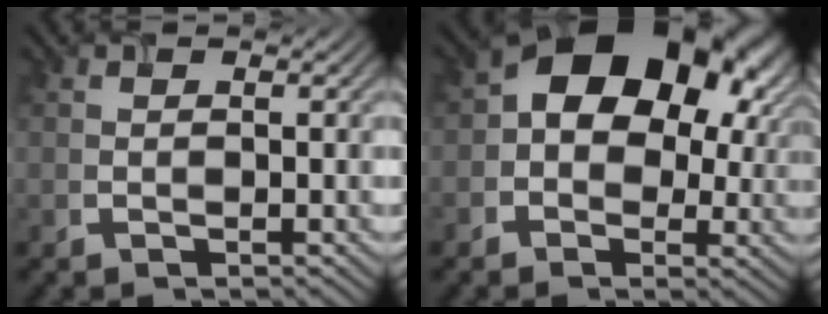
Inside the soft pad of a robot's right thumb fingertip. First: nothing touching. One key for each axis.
{"total": 13.4, "fx": 2.5, "fy": 9.8, "fz": 8.7, "tx": -0.116, "ty": 0.001, "tz": 0.038}